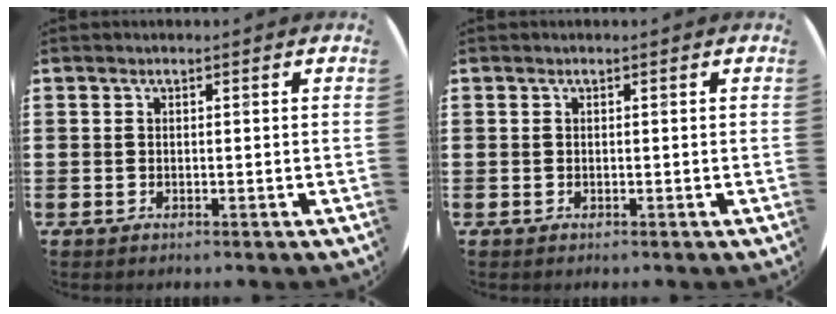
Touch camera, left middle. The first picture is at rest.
{"total": 0.0}